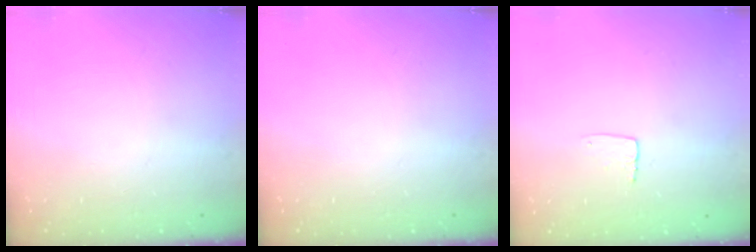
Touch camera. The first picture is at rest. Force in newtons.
{"total": 0.0}
{"total": 4.0, "press": 4.0, "slide": 0.3}